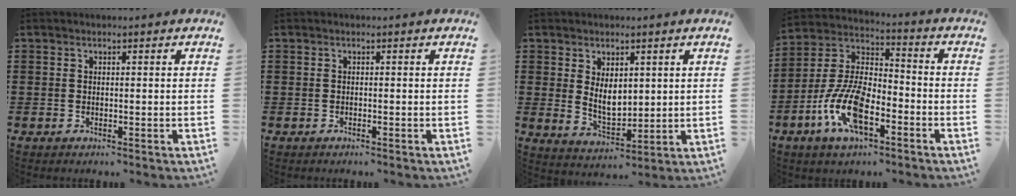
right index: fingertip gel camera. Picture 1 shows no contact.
{"total": 0.0}
{"total": 5.1, "force": [1.8, 3.2, 3.5], "torque": [-0.059, 0.001, 0.031]}
{"total": 12.1, "force": [-5.4, 5.5, 9.3], "torque": [-0.219, 0.002, -0.107]}